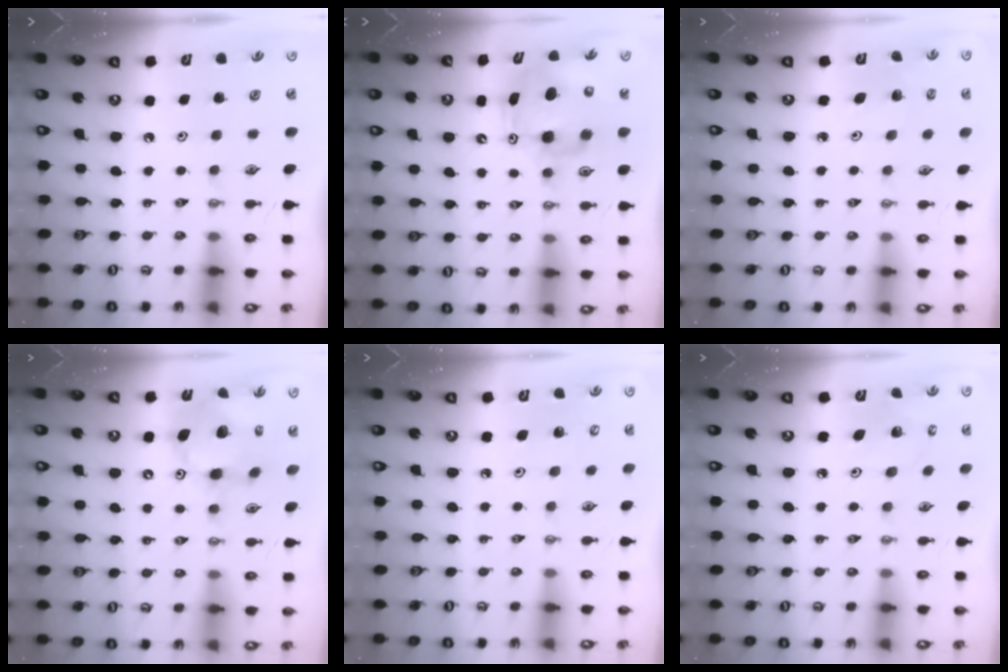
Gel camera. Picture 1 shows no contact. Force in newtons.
{"total": 8.0, "press": 7.8, "slide": 1.7}
{"total": 2.8, "press": 2.8, "slide": 0.3}
{"total": 13.4, "press": 13.4, "slide": 1.3}
{"total": 5.1, "press": 5.0, "slide": 0.9}
{"total": 4.1, "press": 4.1, "slide": 0.3}